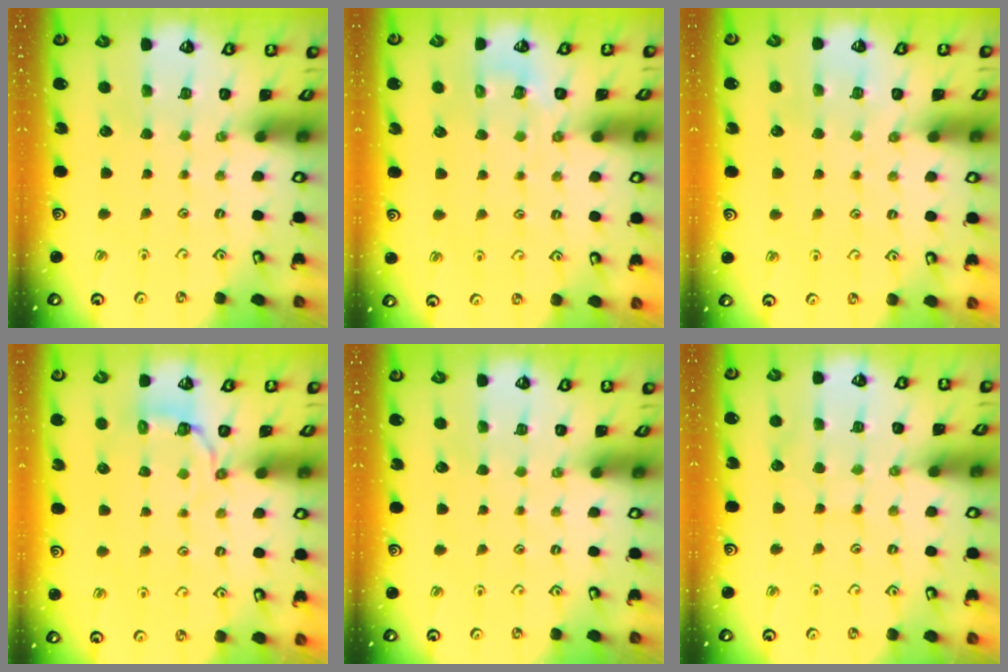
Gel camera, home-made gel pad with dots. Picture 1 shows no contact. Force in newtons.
{"total": 2.9, "press": 2.6, "slide": 1.2}
{"total": 3.4, "press": 3.3, "slide": 0.5}
{"total": 3.3, "press": 1.6, "slide": 2.9}
{"total": 0.0}
{"total": 5.5, "press": 5.5, "slide": 0.5}